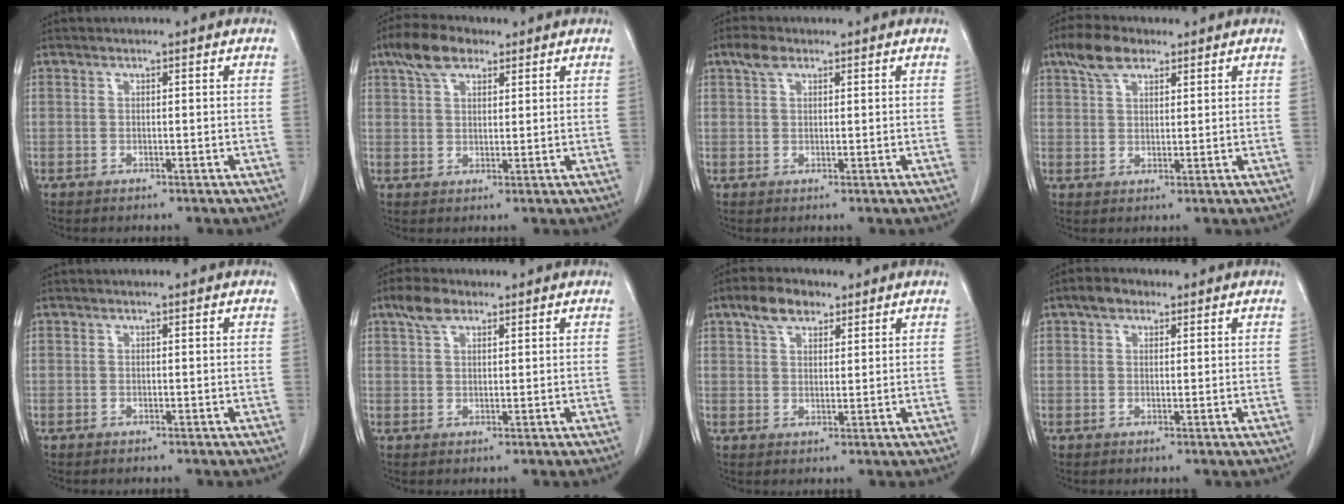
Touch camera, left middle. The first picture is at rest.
{"total": 6.4, "force": [4.1, 3.1, 3.8], "torque": [-0.077, 0.021, 0.077]}
{"total": 2.5, "force": [1.5, 1.3, 1.4], "torque": [-0.033, 0.012, 0.031]}
{"total": 5.7, "force": [3.8, 2.7, 3.3], "torque": [-0.069, 0.016, 0.073]}
{"total": 0.0}
{"total": 3.9, "force": [2.6, 1.9, 2.3], "torque": [-0.051, 0.013, 0.051]}
{"total": 5.6, "force": [3.7, 2.8, 3.2], "torque": [-0.061, 0.015, 0.069]}
{"total": 2.9, "force": [1.8, 1.8, 1.5], "torque": [-0.031, 0.011, 0.029]}